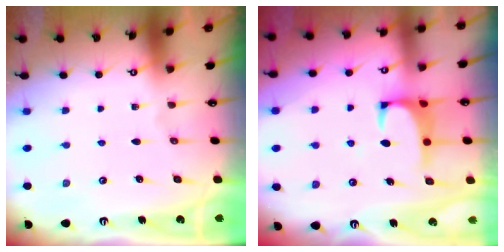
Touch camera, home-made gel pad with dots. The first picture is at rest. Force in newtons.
{"total": 1.5, "press": 1.4, "slide": 0.6}